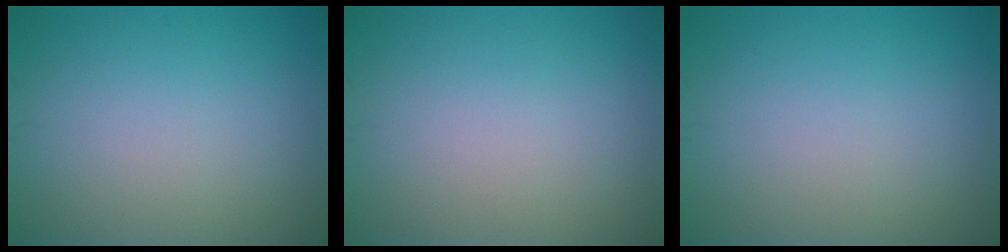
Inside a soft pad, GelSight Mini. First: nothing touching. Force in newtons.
{"total": 0.0}
{"total": 0.0}